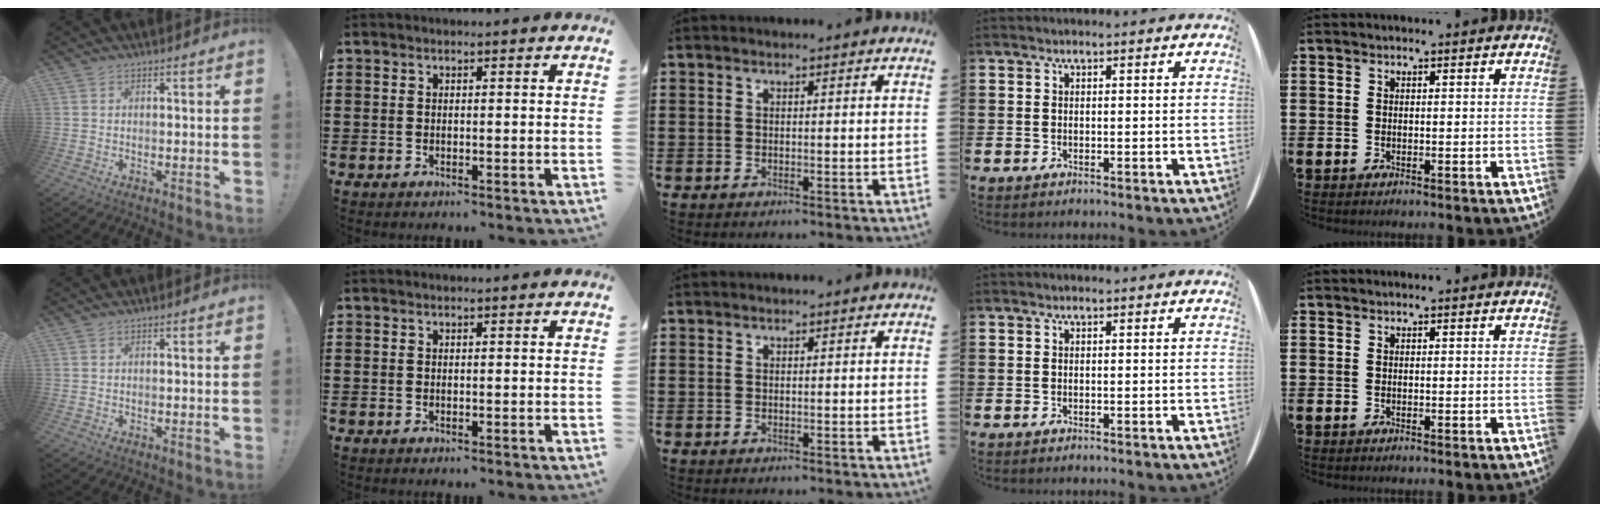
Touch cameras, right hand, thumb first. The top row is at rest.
{}